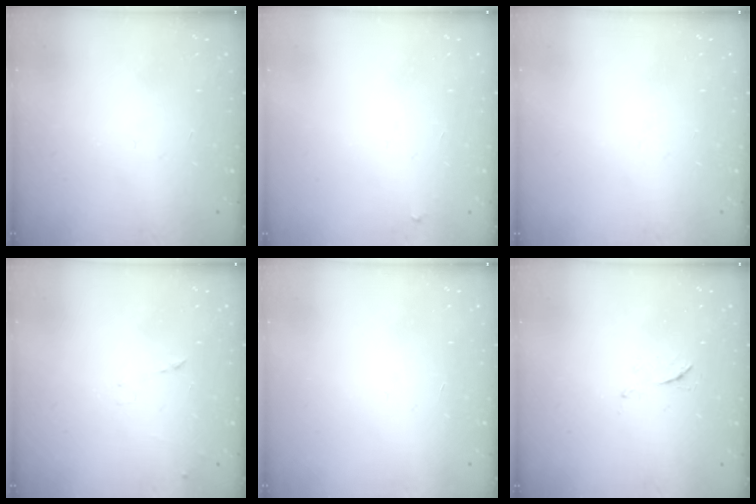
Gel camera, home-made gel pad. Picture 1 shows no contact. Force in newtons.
{"total": 2.1, "press": 2.1, "slide": 0.1}
{"total": 0.0}
{"total": 6.6, "press": 6.6, "slide": 0.4}
{"total": 1.5, "press": 1.5, "slide": 0.1}
{"total": 5.5, "press": 5.4, "slide": 0.7}